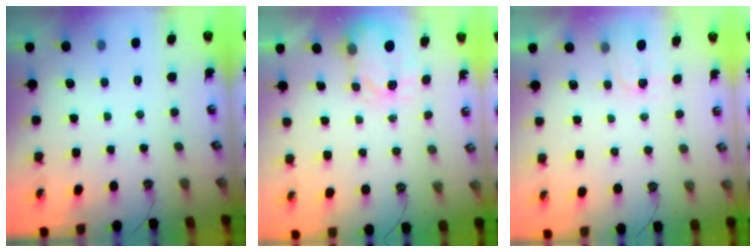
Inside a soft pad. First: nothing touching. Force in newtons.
{"total": 4.0, "press": 3.9, "slide": 0.6}
{"total": 2.0, "press": 2.0, "slide": 0.3}